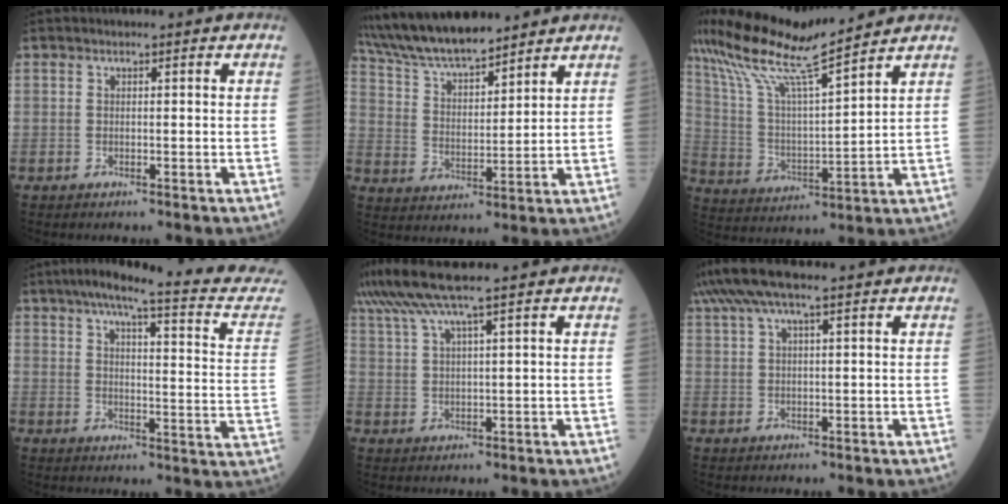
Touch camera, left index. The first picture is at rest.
{"total": 12.7, "force": [11.6, 1.9, 4.7], "torque": [-0.095, 0.020, 0.220]}
{"total": 15.4, "force": [13.1, -0.2, 8.1], "torque": [-0.168, 0.014, 0.246]}
{"total": 22.0, "force": [19.3, 0.8, 10.4], "torque": [-0.136, -0.040, 0.231]}
{"total": 8.5, "force": [6.8, -1.3, 4.9], "torque": [-0.088, 0.028, 0.121]}
{"total": 10.1, "force": [7.9, 1.0, 6.2], "torque": [-0.122, 0.053, 0.132]}